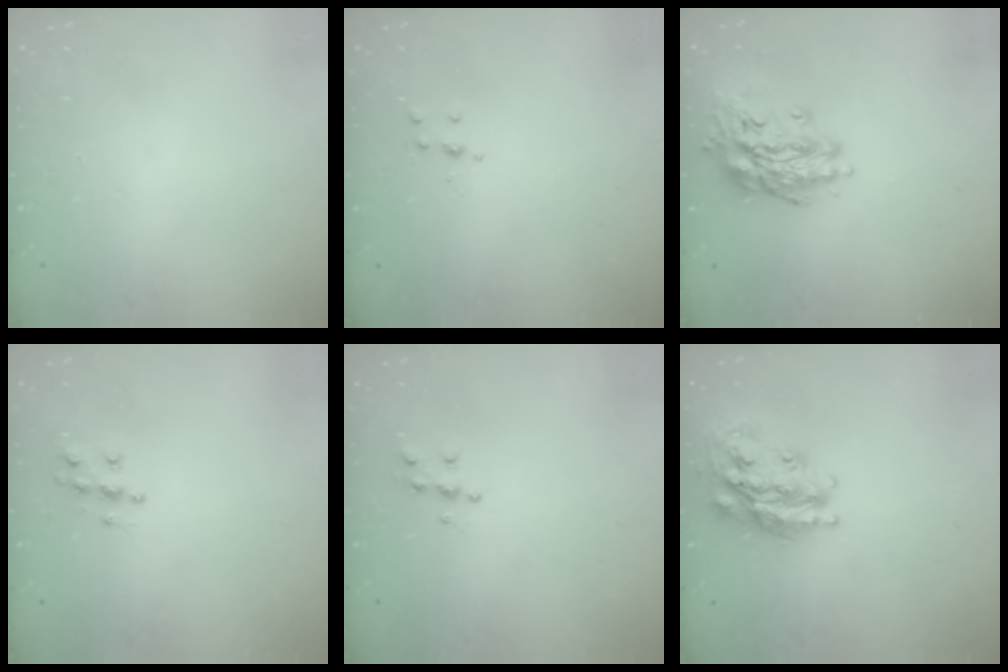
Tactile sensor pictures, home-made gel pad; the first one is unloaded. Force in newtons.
{"total": 3.3, "press": 3.3, "slide": 0.4}
{"total": 16.0, "press": 15.8, "slide": 2.7}
{"total": 6.2, "press": 6.2, "slide": 0.2}
{"total": 5.5, "press": 5.5, "slide": 0.5}
{"total": 21.4, "press": 21.4, "slide": 1.6}